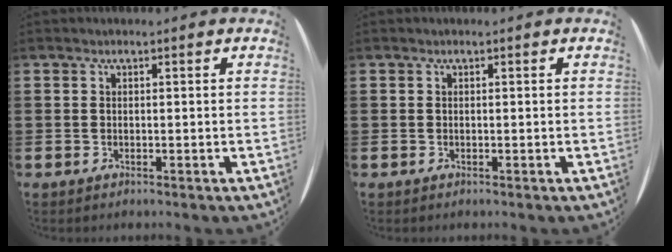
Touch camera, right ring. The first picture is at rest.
{"total": 0.0}